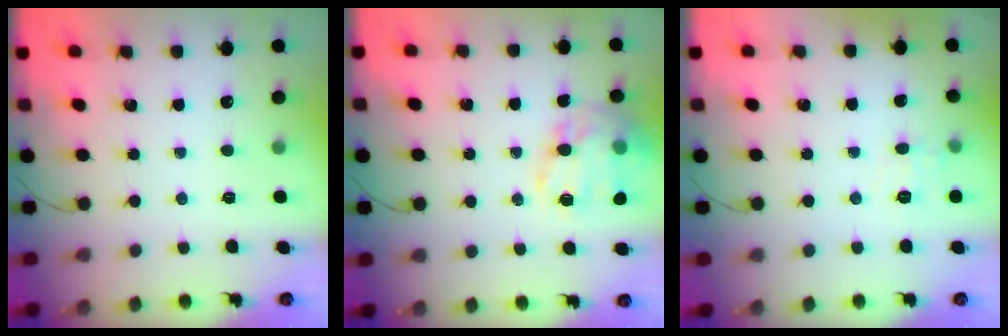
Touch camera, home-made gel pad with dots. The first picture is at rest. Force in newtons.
{"total": 20.2, "press": 20.0, "slide": 2.6}
{"total": 5.6, "press": 5.4, "slide": 1.6}